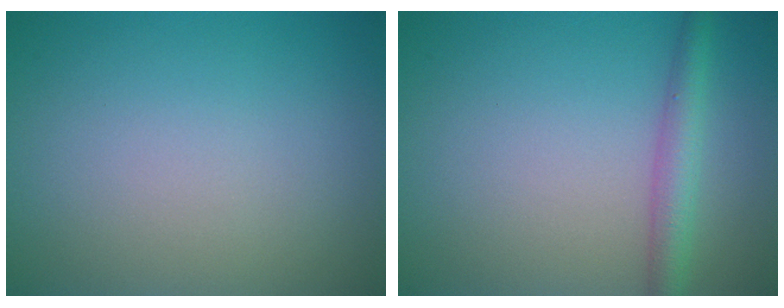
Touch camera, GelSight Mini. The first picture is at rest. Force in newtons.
{"total": 2.9, "press": 2.9, "slide": 0.1}